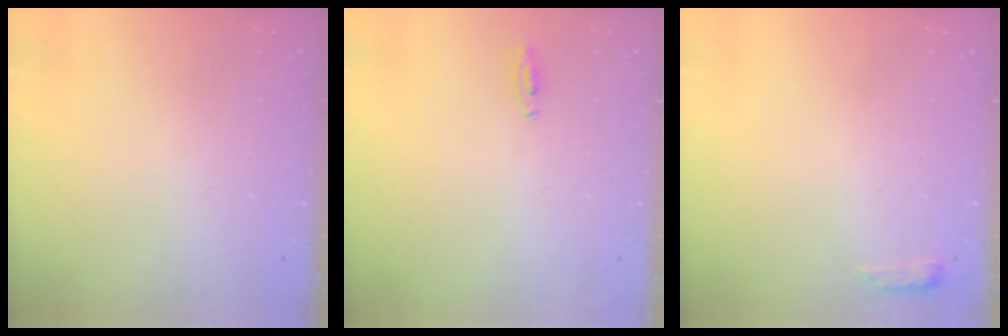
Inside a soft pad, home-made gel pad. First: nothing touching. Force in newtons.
{"total": 3.1, "press": 2.8, "slide": 1.3}
{"total": 2.9, "press": 2.8, "slide": 0.6}